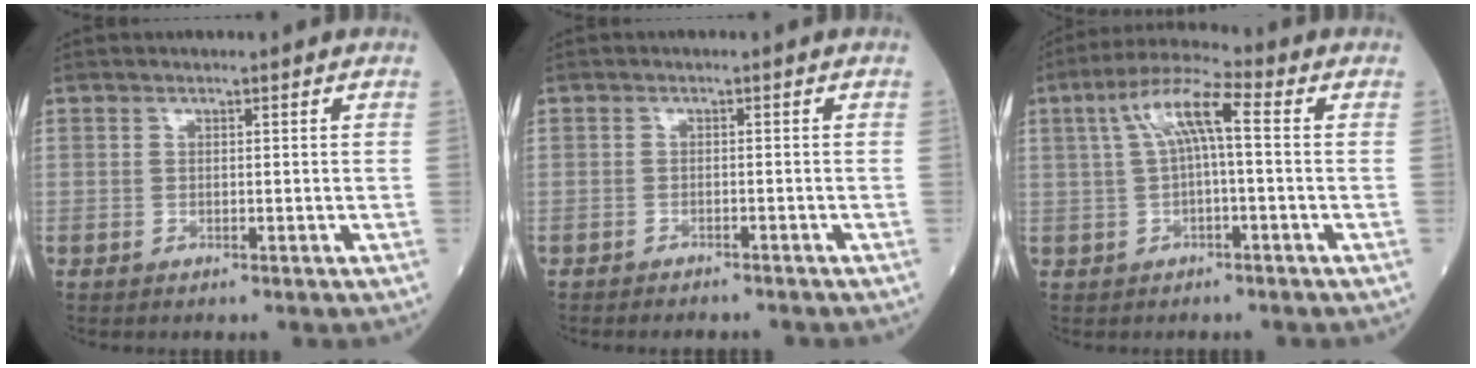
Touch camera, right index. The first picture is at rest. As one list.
[{"total": 3.7, "force": [-3.5, 0.8, 1.1], "torque": [-0.012, -0.002, -0.044]}, {"total": 7.9, "force": [1.3, 1.2, 7.7], "torque": [-0.146, 0.035, 0.022]}]